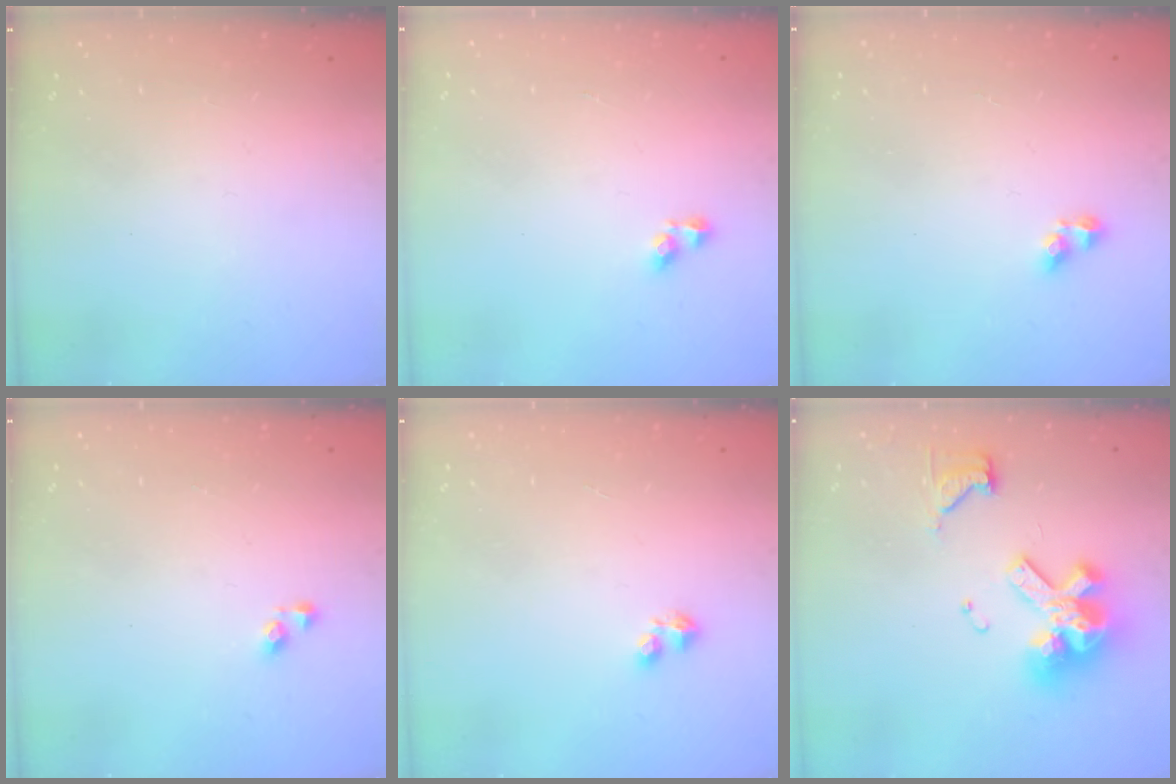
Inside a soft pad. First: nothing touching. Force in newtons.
{"total": 3.6, "press": 3.5, "slide": 0.6}
{"total": 2.9, "press": 2.6, "slide": 1.1}
{"total": 3.7, "press": 3.7, "slide": 0.5}
{"total": 2.4, "press": 2.3, "slide": 0.6}
{"total": 14.8, "press": 14.7, "slide": 1.8}